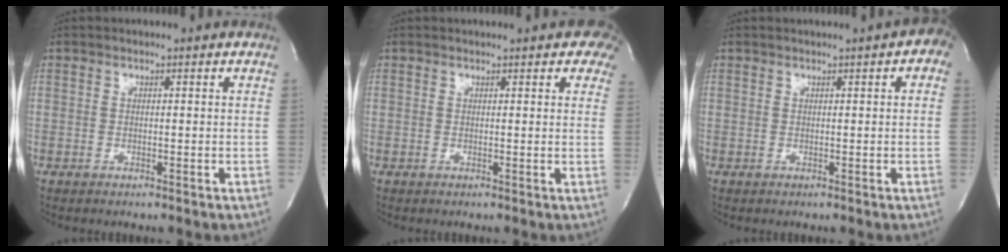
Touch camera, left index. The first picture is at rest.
{"total": 6.2, "force": [4.3, 2.2, 3.9], "torque": [-0.036, 0.006, 0.038]}
{"total": 3.2, "force": [1.2, 0.9, 2.8], "torque": [-0.025, 0.008, 0.008]}